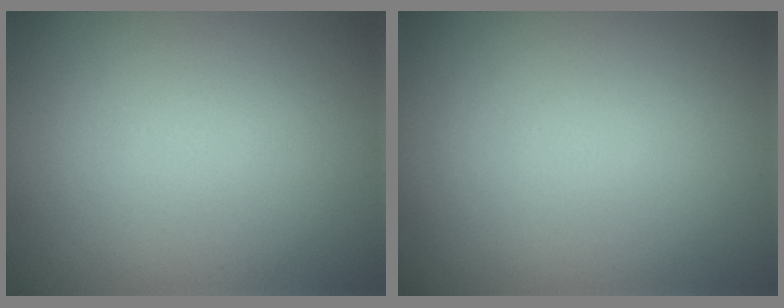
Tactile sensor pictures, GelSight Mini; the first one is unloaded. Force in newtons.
{"total": 0.0}